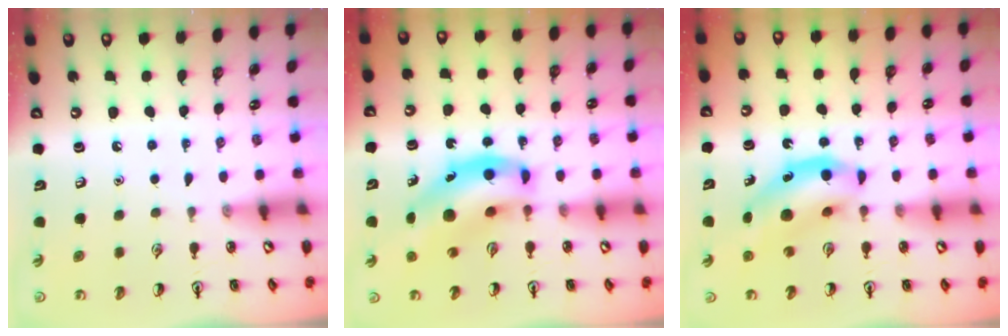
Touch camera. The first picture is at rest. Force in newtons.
{"total": 13.6, "press": 13.2, "slide": 3.6}
{"total": 10.7, "press": 10.2, "slide": 3.1}